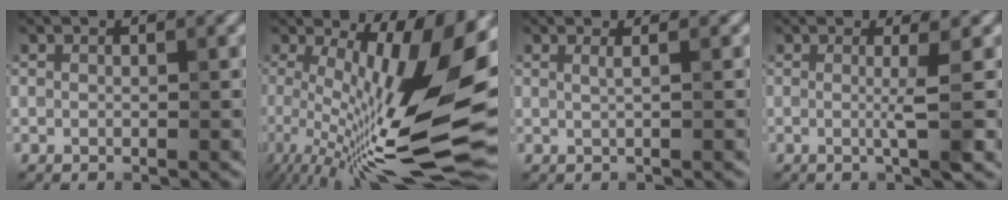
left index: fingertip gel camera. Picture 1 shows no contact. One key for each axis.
{"total": 15.8, "fx": -1.1, "fy": 4.4, "fz": 15.2, "tx": -0.232, "ty": -0.003, "tz": -0.017}
{"total": 1.4, "fx": 0.6, "fy": 0.6, "fz": 1.2, "tx": -0.010, "ty": -0.004, "tz": -0.005}
{"total": 3.0, "fx": 0.0, "fy": 0.5, "fz": 3.0, "tx": -0.049, "ty": -0.007, "tz": -0.009}